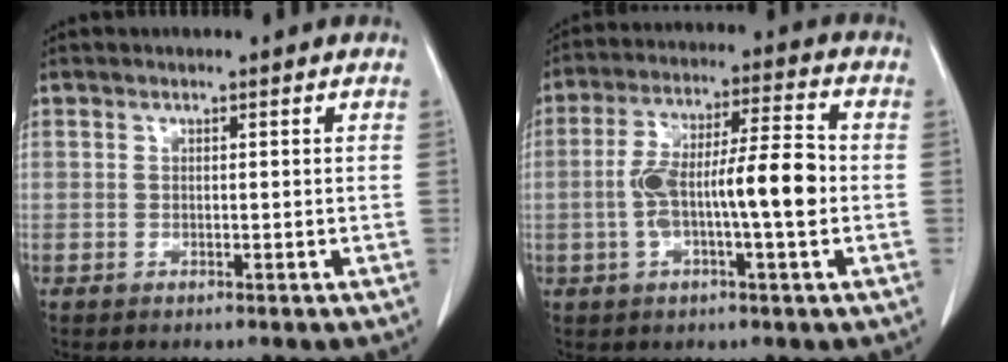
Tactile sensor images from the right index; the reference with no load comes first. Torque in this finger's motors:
{"motor_torque": [0.56, -0.19, 0.35, 0.10]}